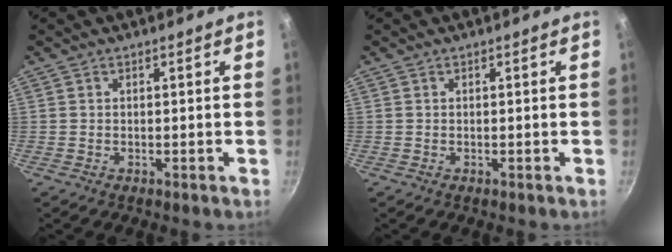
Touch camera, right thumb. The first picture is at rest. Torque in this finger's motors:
{"motor_torque": [-0.03, -0.03, 0.00, 0.00, 0.00]}